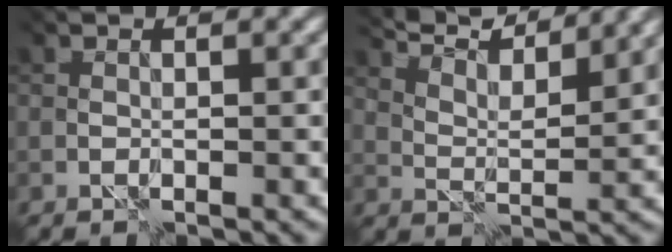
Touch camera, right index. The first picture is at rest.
{"total": 8.9, "force": [8.0, 0.8, 3.8], "torque": [-0.070, 0.006, 0.122]}